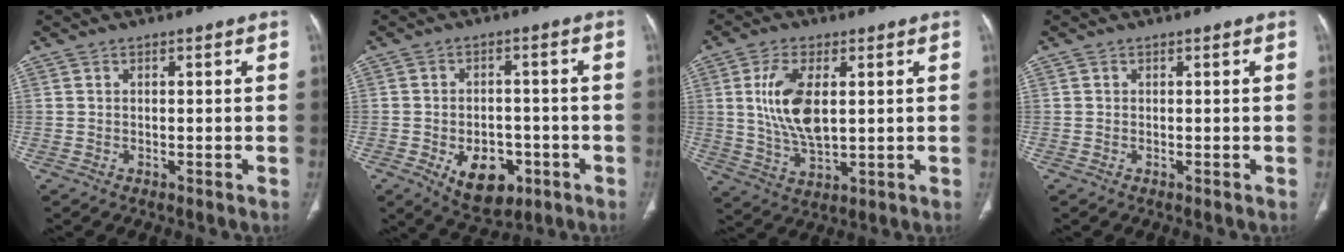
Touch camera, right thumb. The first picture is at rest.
{"total": 10.1, "force": [-4.0, 6.4, 6.7], "torque": [-0.074, 0.016, -0.049]}
{"total": 10.9, "force": [2.0, 5.2, 9.4], "torque": [-0.188, -0.015, 0.043]}
{"total": 0.0}